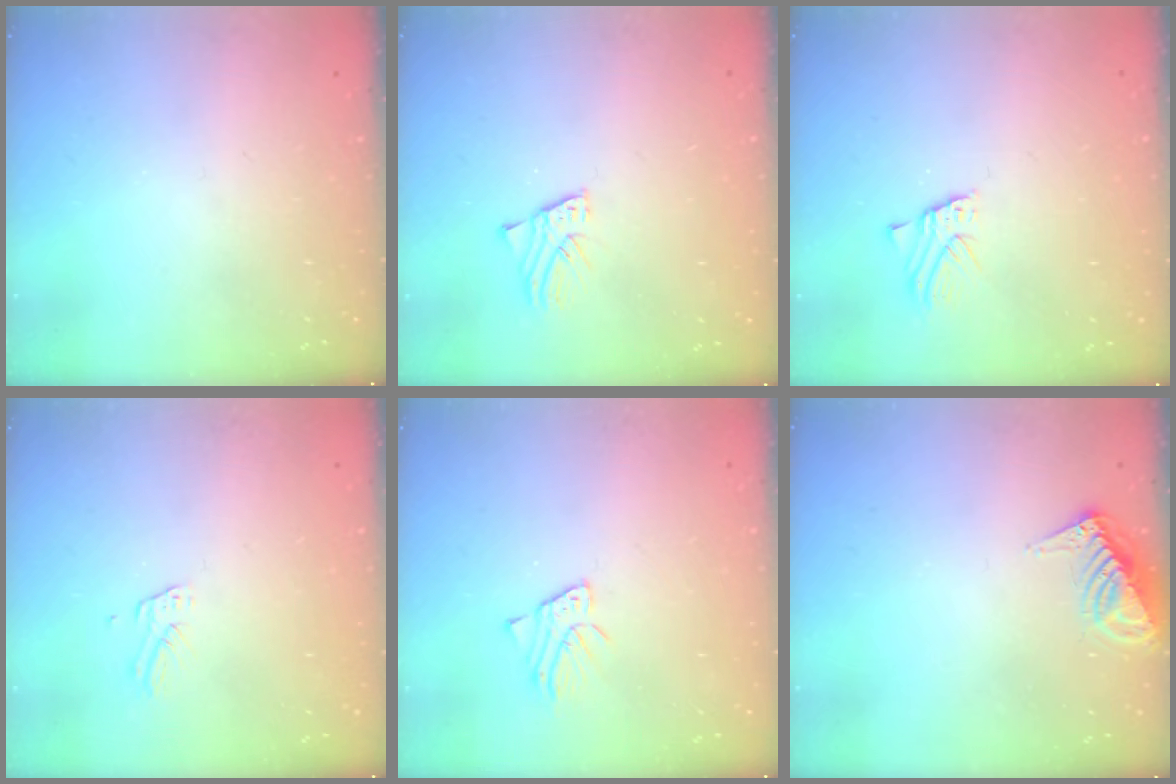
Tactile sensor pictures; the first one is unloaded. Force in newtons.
{"total": 1.6, "press": 1.6, "slide": 0.2}
{"total": 1.1, "press": 1.1, "slide": 0.2}
{"total": 2.7, "press": 2.7, "slide": 0.2}
{"total": 2.4, "press": 2.4, "slide": 0.2}
{"total": 9.0, "press": 8.9, "slide": 1.1}